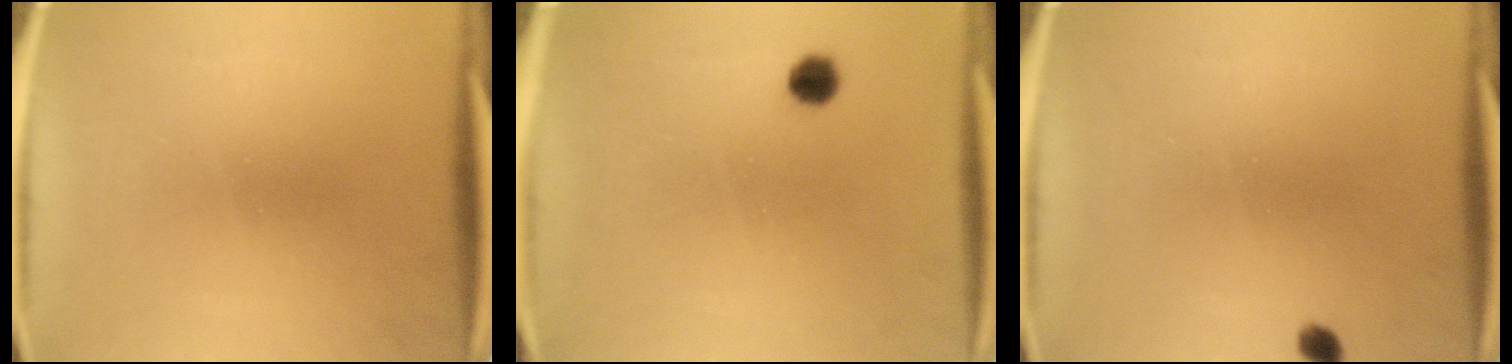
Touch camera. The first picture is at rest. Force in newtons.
{"total": 2.6}
{"total": 1.4}